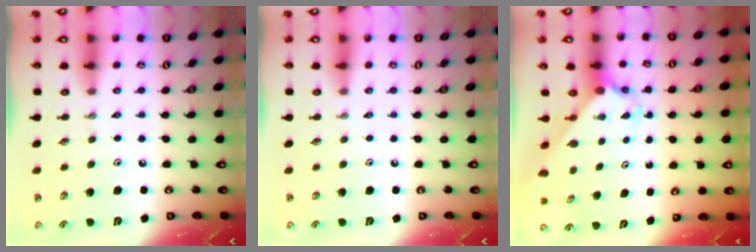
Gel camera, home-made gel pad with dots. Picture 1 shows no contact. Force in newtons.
{"total": 0.0}
{"total": 2.0, "press": 2.0, "slide": 0.2}